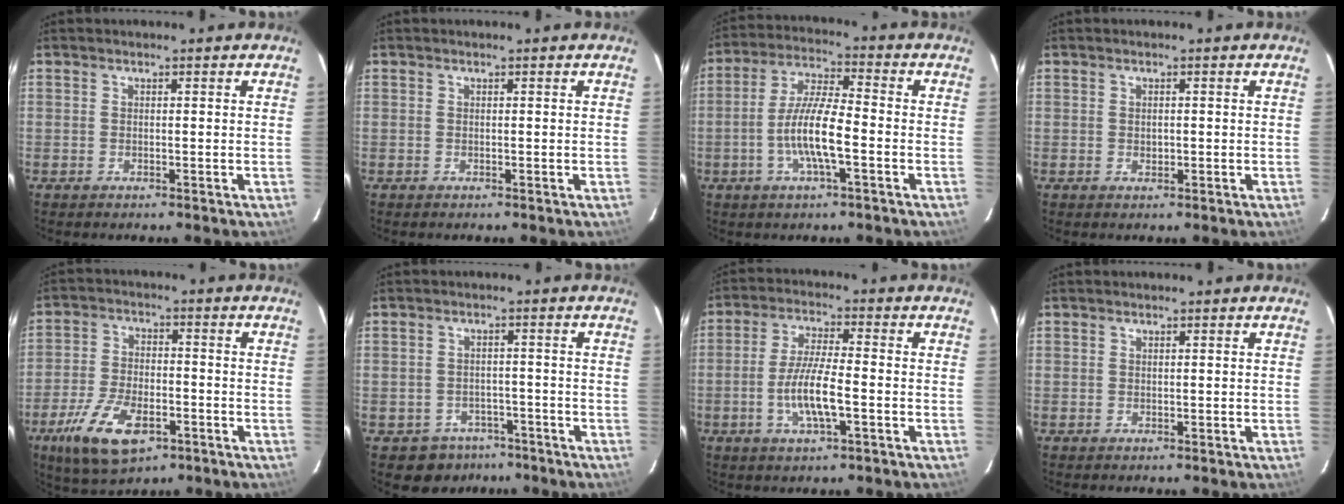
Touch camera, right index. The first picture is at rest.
{"total": 0.0}
{"total": 10.2, "force": [-3.1, 1.7, 9.6], "torque": [-0.193, 0.001, -0.061]}
{"total": 1.0, "force": [0.0, 0.8, 0.7], "torque": [-0.009, 0.002, 0.000]}
{"total": 13.1, "force": [-6.8, 6.2, 9.3], "torque": [-0.203, -0.018, -0.119]}
{"total": 5.8, "force": [-3.9, 4.3, 0.5], "torque": [-0.017, 0.028, -0.045]}
{"total": 8.5, "force": [-2.5, 1.5, 7.9], "torque": [-0.157, -0.003, -0.049]}
{"total": 0.6, "force": [0.2, 0.5, -0.1], "torque": [0.004, 0.003, 0.002]}